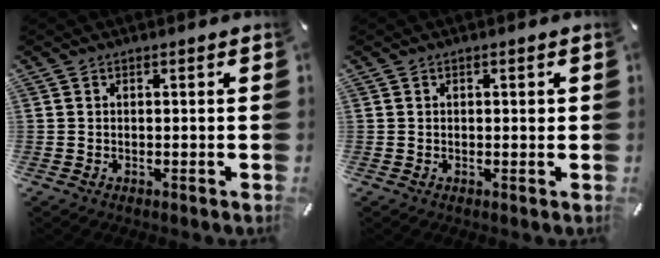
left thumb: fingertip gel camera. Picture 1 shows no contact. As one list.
[{"total": 0.8, "force": [0.2, 0.4, 0.6], "torque": [-0.011, 0.003, 0.003]}]